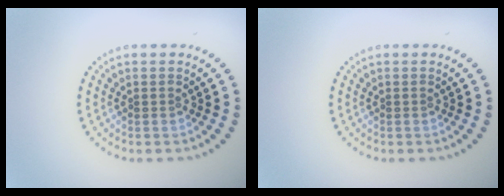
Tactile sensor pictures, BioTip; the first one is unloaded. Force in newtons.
{"total": 0.0}